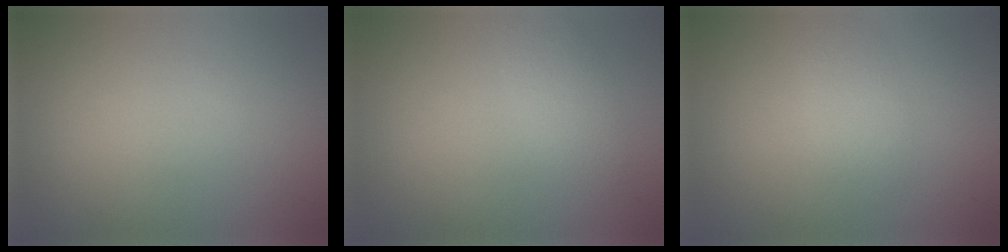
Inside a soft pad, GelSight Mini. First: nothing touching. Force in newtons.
{"total": 2.0, "press": 2.0, "slide": 0.0}
{"total": 1.8, "press": 1.8, "slide": 0.1}